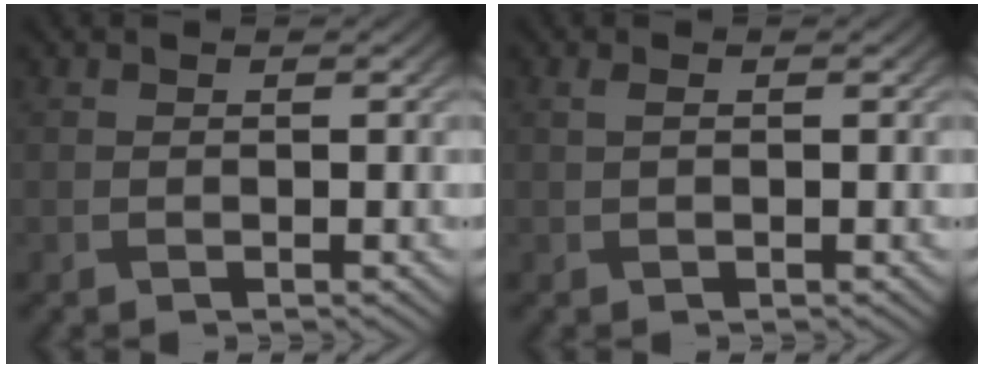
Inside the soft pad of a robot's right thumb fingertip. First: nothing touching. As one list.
[{"total": 0.7, "force": [0.0, 0.2, 0.7], "torque": [-0.021, 0.004, 0.001]}]